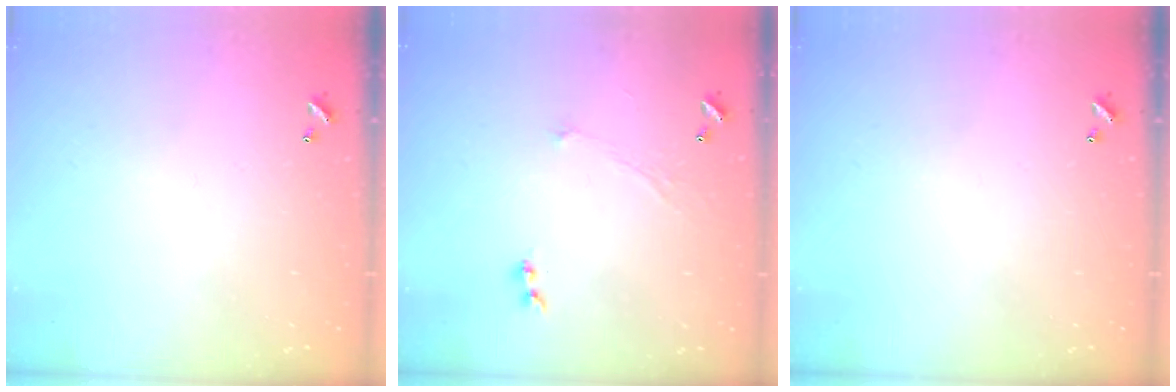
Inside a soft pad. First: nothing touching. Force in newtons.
{"total": 1.2, "press": 0.7, "slide": 1.0}
{"total": 0.0}